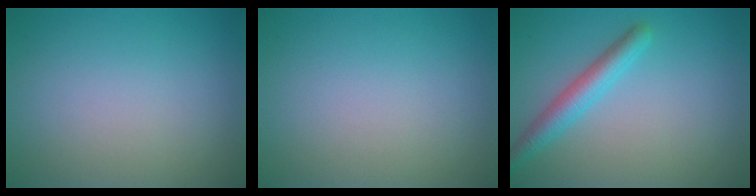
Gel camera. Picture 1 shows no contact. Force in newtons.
{"total": 0.0}
{"total": 2.9, "press": 2.9, "slide": 0.1}